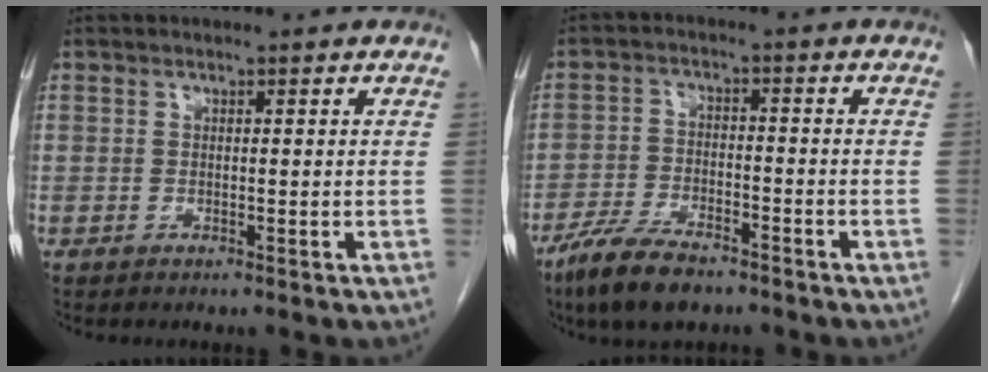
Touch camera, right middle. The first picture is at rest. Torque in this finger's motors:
{"motor_torque": [0.95, -0.80, 0.32, 0.09]}